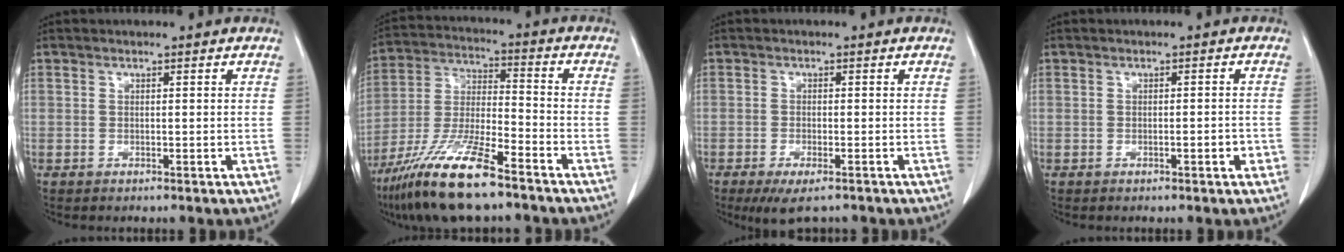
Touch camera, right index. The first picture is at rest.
{"total": 14.8, "force": [-10.3, 2.2, 10.5], "torque": [-0.219, -0.024, -0.190]}
{"total": 5.2, "force": [-3.8, 1.5, 3.2], "torque": [-0.049, -0.008, -0.060]}
{"total": 1.8, "force": [-0.8, 0.3, 1.6], "torque": [-0.022, 0.000, -0.010]}